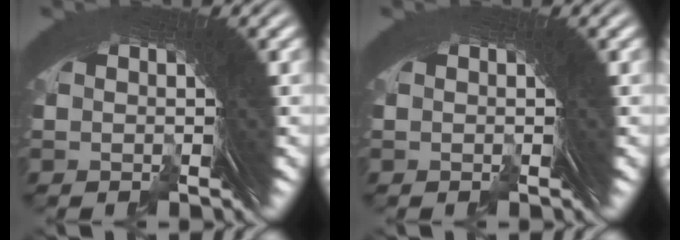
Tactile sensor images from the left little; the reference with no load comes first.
{"total": 0.0}